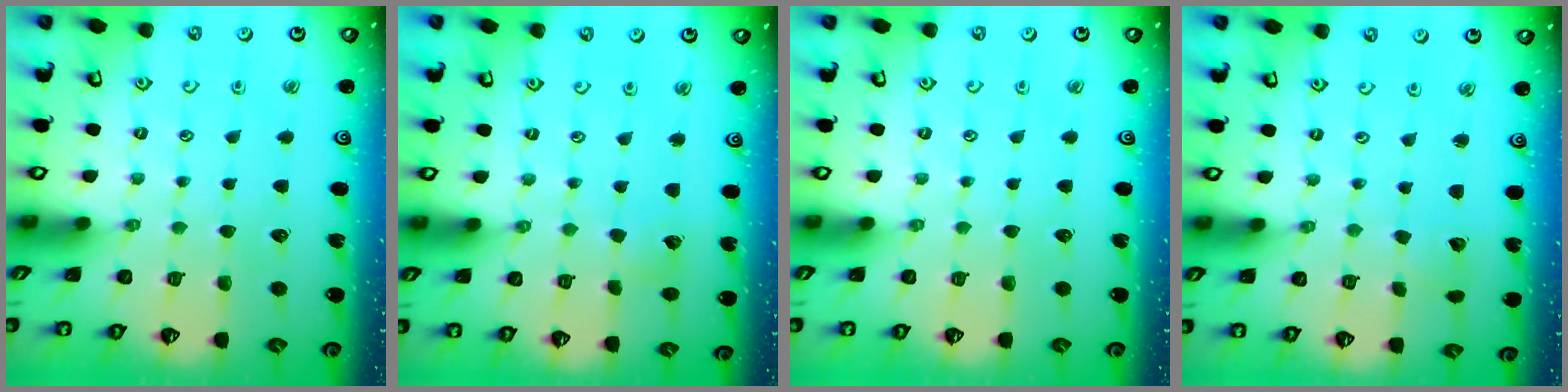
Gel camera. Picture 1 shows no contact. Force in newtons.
{"total": 3.2, "press": 3.2, "slide": 0.3}
{"total": 0.0}
{"total": 1.9, "press": 1.9, "slide": 0.0}